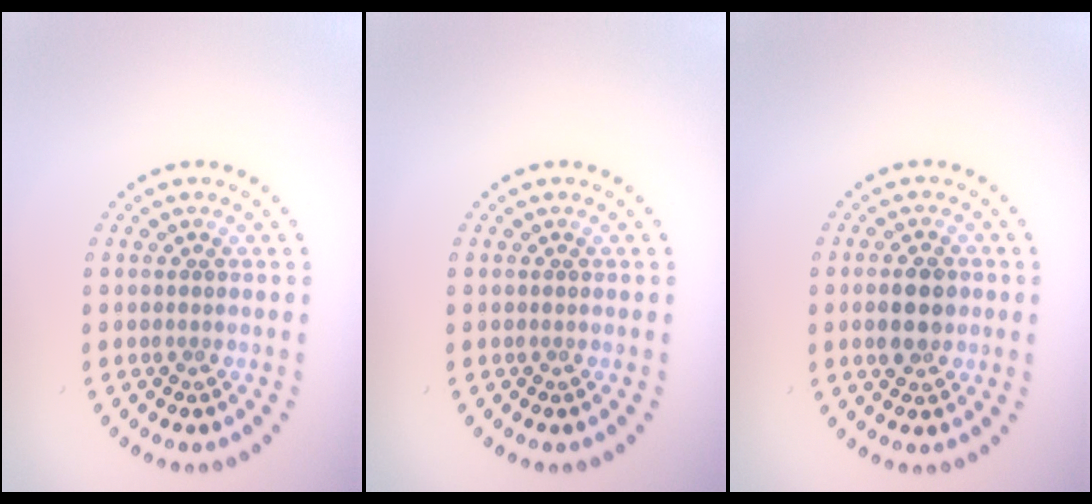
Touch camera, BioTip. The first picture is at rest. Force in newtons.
{"total": 0.0}
{"total": 3.8, "press": 3.8, "slide": 0.2}